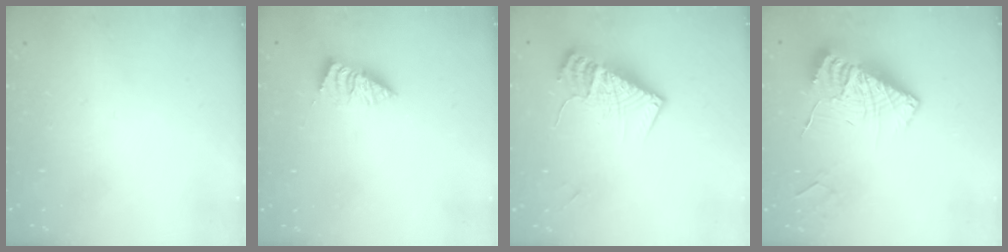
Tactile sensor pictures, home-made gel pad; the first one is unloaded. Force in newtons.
{"total": 1.9, "press": 1.9, "slide": 0.2}
{"total": 12.8, "press": 12.8, "slide": 1.1}
{"total": 14.5, "press": 14.4, "slide": 1.8}